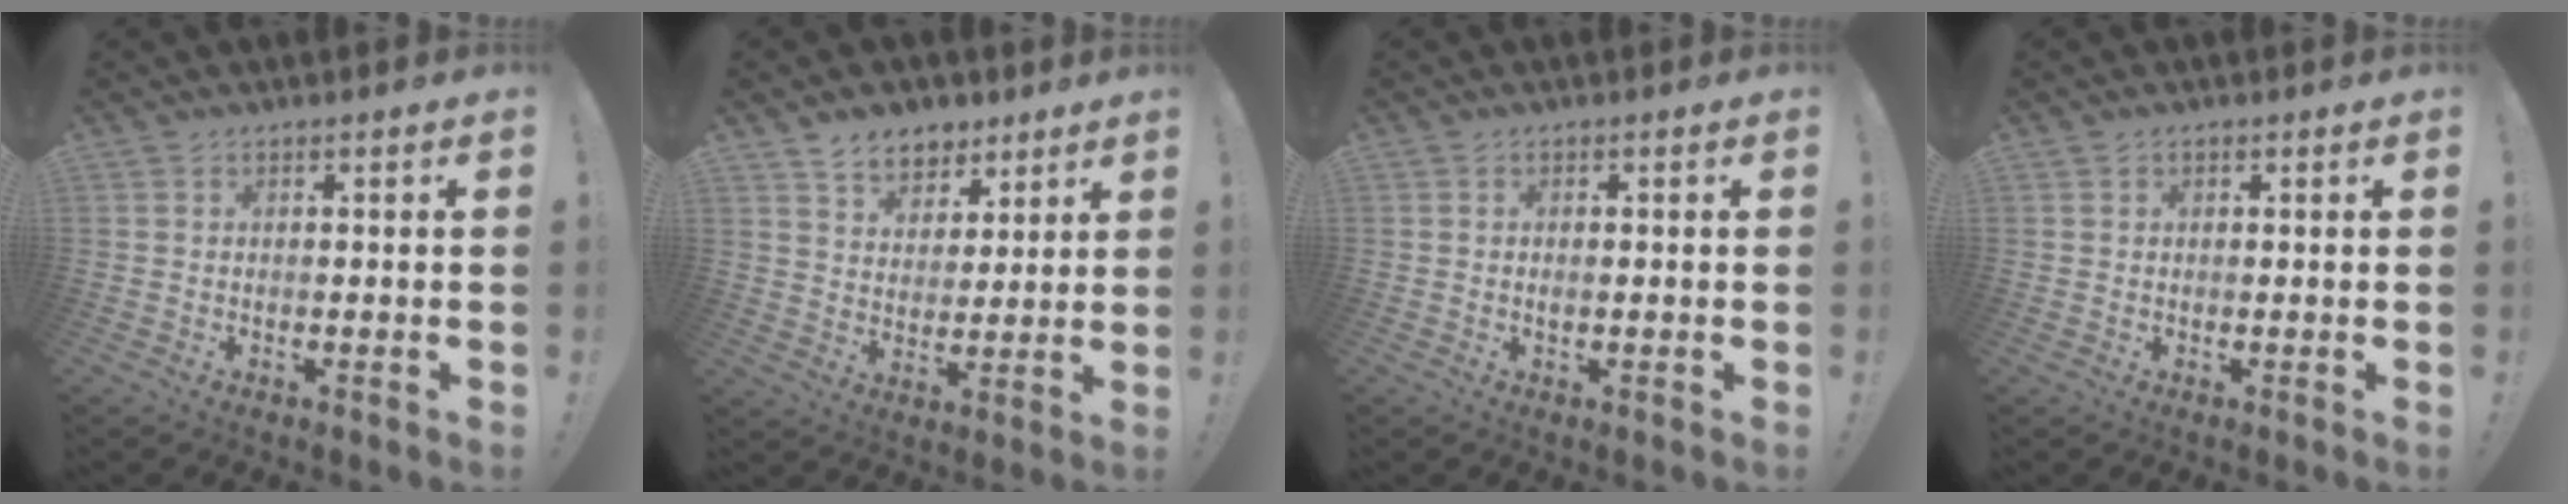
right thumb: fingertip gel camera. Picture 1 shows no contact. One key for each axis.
{"total": 8.9, "fx": 6.4, "fy": 5.8, "fz": 2.2, "tx": -0.029, "ty": -0.043, "tz": 0.123}
{"total": 0.8, "fx": -0.2, "fy": 0.5, "fz": 0.7, "tx": -0.020, "ty": 0.005, "tz": -0.003}
{"total": 0.6, "fx": 0.2, "fy": 0.6, "fz": 0.1, "tx": 0.002, "ty": 0.001, "tz": 0.002}